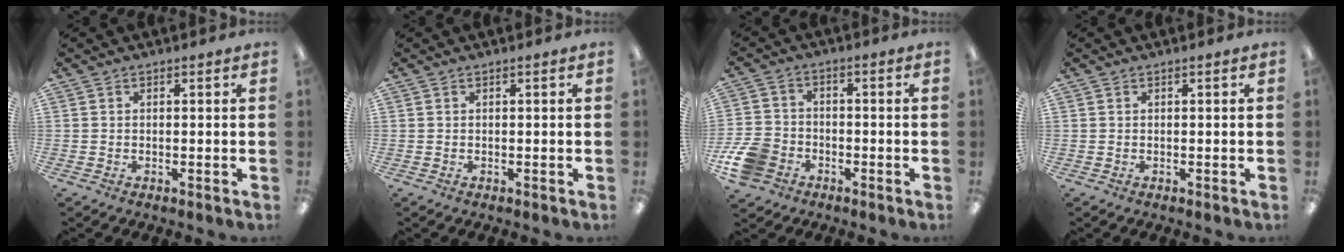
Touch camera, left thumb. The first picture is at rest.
{"total": 0.0}
{"total": 9.3, "force": [-4.8, 6.9, 4.1], "torque": [-0.094, 0.036, -0.087]}
{"total": 0.0}